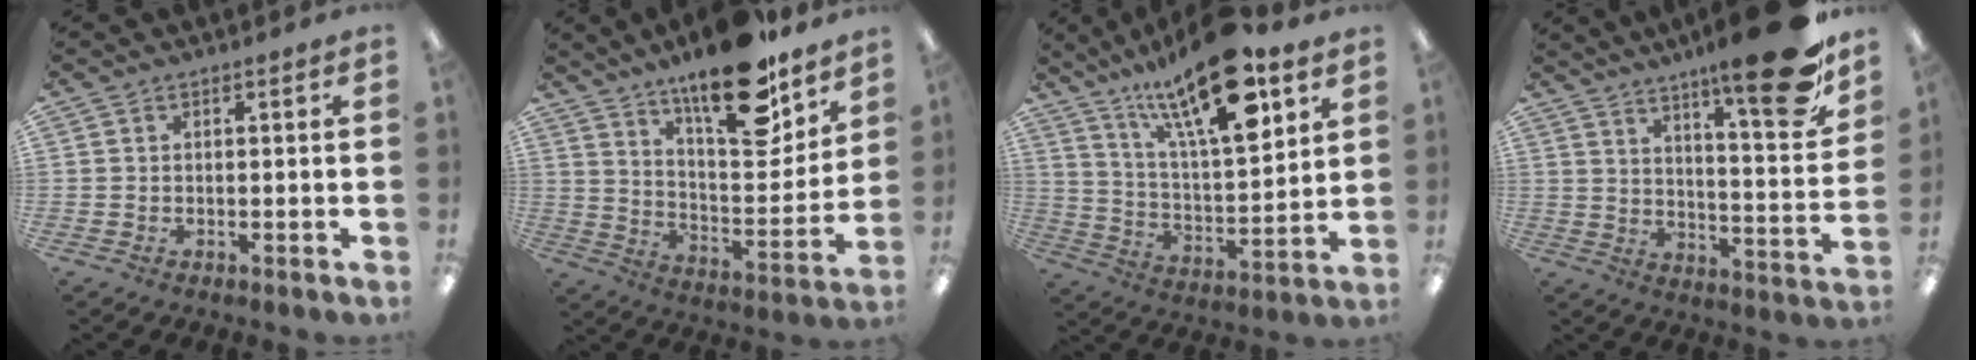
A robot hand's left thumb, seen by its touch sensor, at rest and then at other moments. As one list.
[{"total": 20.9, "force": [15.5, 6.6, 12.2], "torque": [-0.177, -0.107, 0.257]}, {"total": 22.4, "force": [14.4, 7.5, 15.3], "torque": [-0.260, -0.074, 0.240]}, {"total": 19.6, "force": [13.5, 3.6, 13.7], "torque": [-0.192, -0.096, 0.210]}]